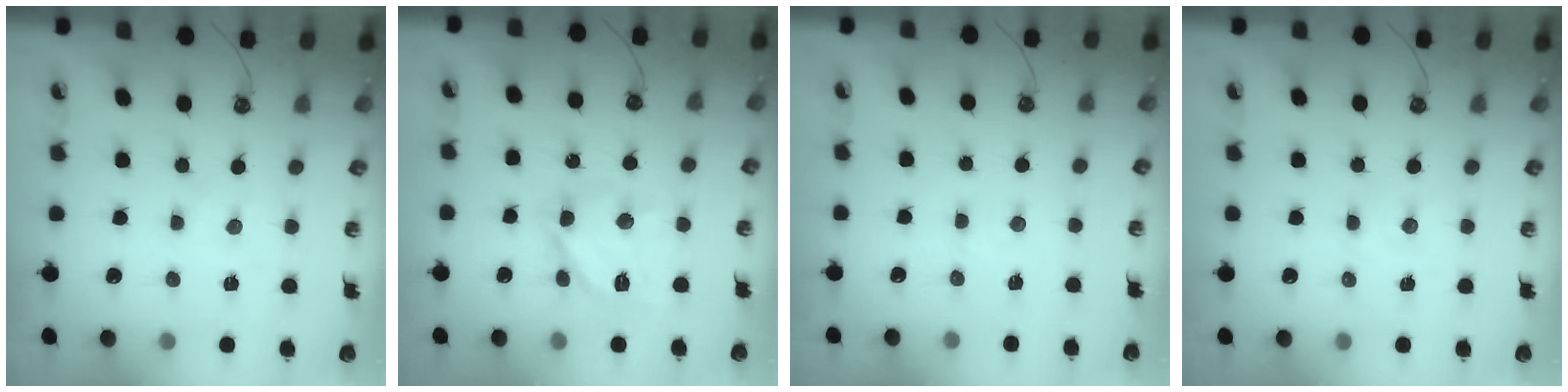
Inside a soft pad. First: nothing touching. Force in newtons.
{"total": 13.7, "press": 13.6, "slide": 1.2}
{"total": 4.2, "press": 4.2, "slide": 0.7}
{"total": 2.0, "press": 2.0, "slide": 0.3}